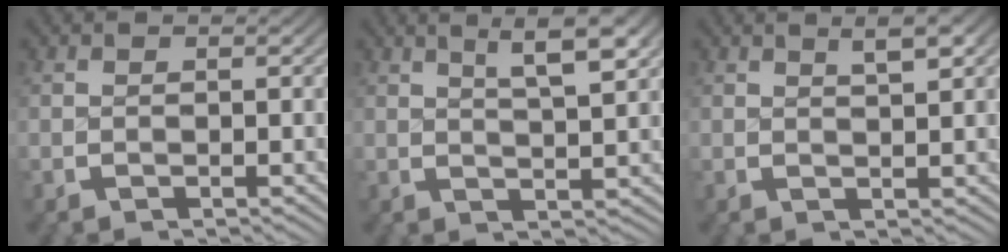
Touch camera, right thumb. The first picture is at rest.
{"total": 5.7, "force": [3.2, 1.9, 4.3], "torque": [-0.049, 0.017, 0.045]}
{"total": 2.9, "force": [1.7, 0.9, 2.2], "torque": [-0.020, 0.010, 0.026]}